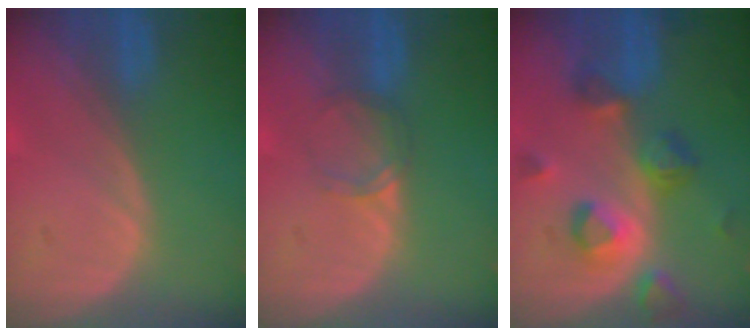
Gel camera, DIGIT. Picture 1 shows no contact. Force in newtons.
{"total": 2.2, "press": 2.2, "slide": 0.2}
{"total": 8.0, "press": 7.7, "slide": 2.2}